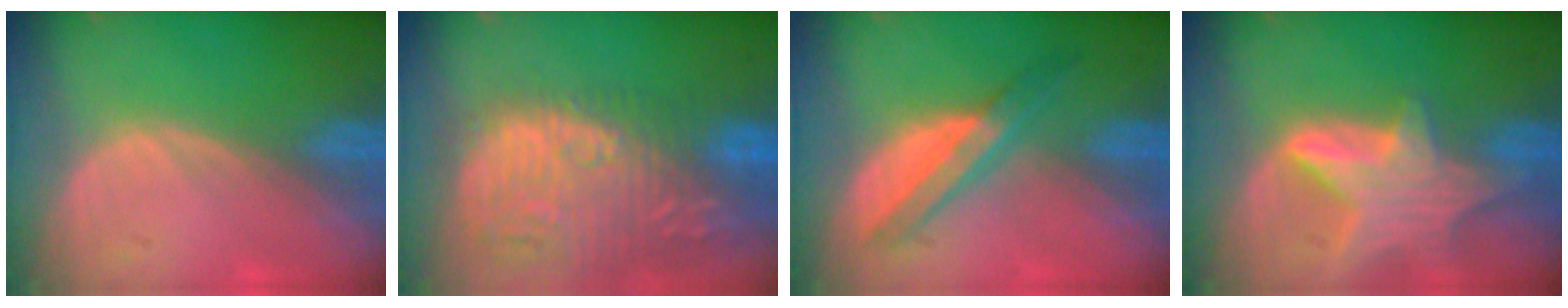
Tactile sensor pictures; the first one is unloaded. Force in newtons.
{"total": 15.8, "press": 13.2, "slide": 8.8}
{"total": 5.3, "press": 5.3, "slide": 0.3}
{"total": 8.0, "press": 7.2, "slide": 3.5}